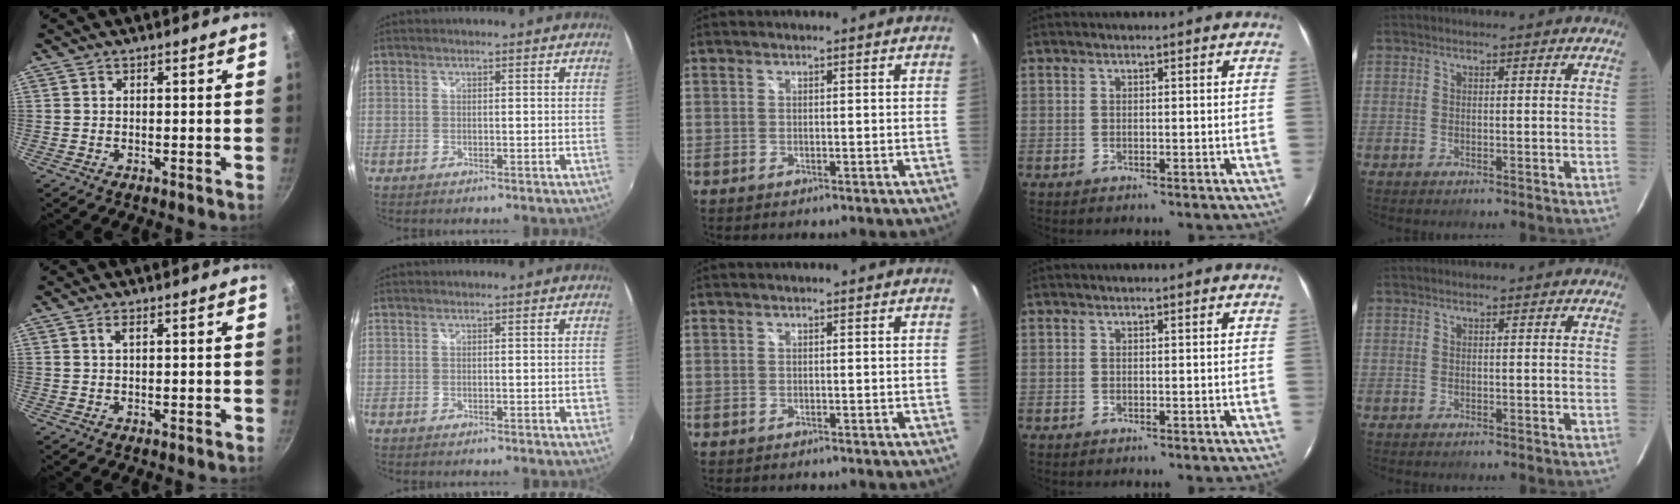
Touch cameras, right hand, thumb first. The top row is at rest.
{"thumb": {"total": 1.3, "force": [0.4, 0.5, 1.2], "torque": [-0.021, 0.001, 0.006]}, "index": {"total": 1.6, "force": [-0.5, 0.7, 1.4], "torque": [-0.013, 0.003, -0.005]}}